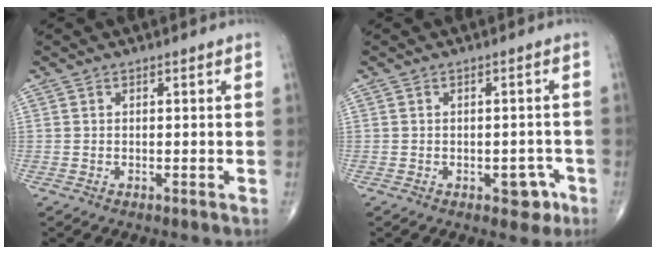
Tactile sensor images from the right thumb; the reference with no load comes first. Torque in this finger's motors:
{"motor_torque": [1.84, 1.70, 0.11, -0.42, -0.01]}